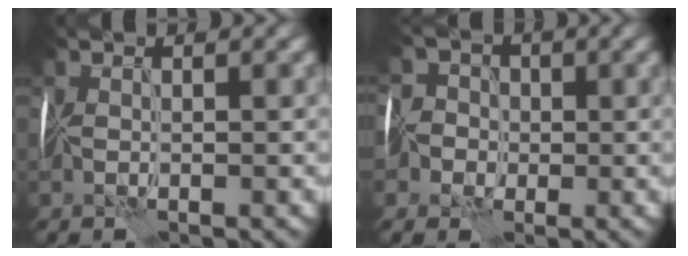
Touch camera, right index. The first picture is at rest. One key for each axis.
{"total": 5.3, "fx": -1.3, "fy": 4.8, "fz": 1.7, "tx": -0.017, "ty": 0.022, "tz": -0.059}